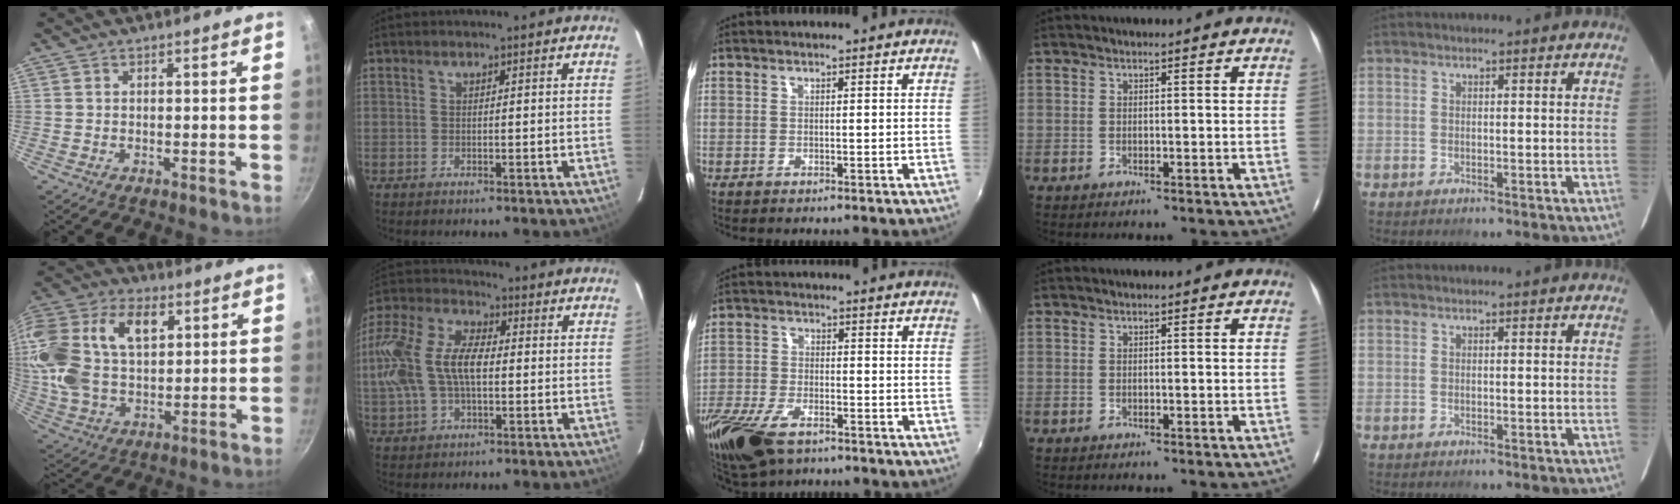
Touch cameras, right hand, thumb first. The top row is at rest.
{"thumb": {"total": 21.8, "force": [6.0, 13.6, 15.9], "torque": [-0.324, 0.010, 0.105]}, "index": {"total": 16.6, "force": [-0.4, 9.6, 13.6], "torque": [-0.291, 0.020, -0.006]}, "middle": {"total": 13.2, "force": [-8.7, 5.9, 8.0], "torque": [-0.196, -0.039, -0.169]}}